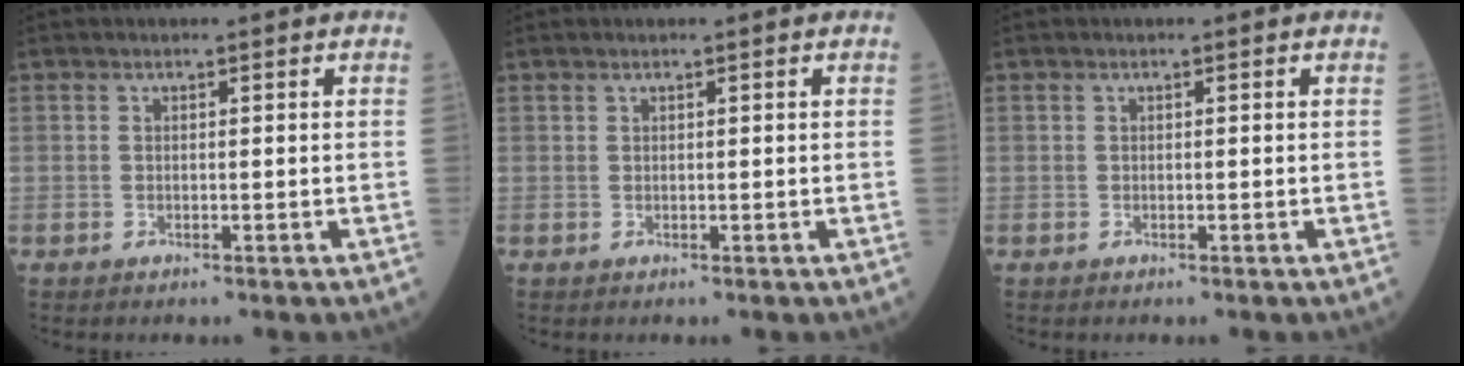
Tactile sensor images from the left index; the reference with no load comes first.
{"total": 0.0}
{"total": 0.0}